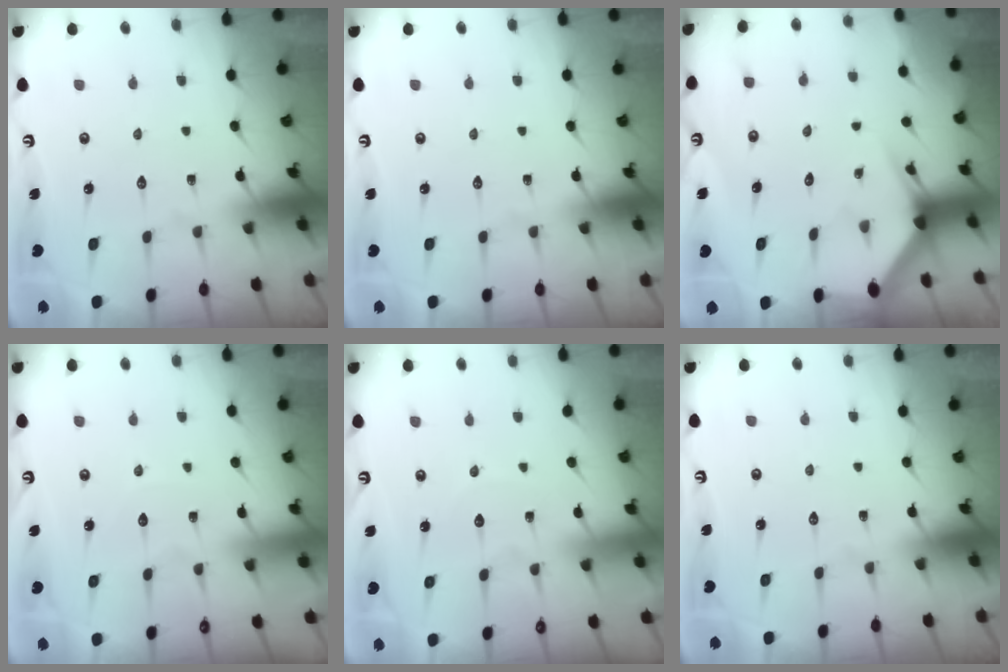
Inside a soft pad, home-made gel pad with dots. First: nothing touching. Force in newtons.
{"total": 0.0}
{"total": 2.8, "press": 2.8, "slide": 0.0}
{"total": 2.9, "press": 2.9, "slide": 0.2}
{"total": 4.3, "press": 4.3, "slide": 0.4}
{"total": 0.0}